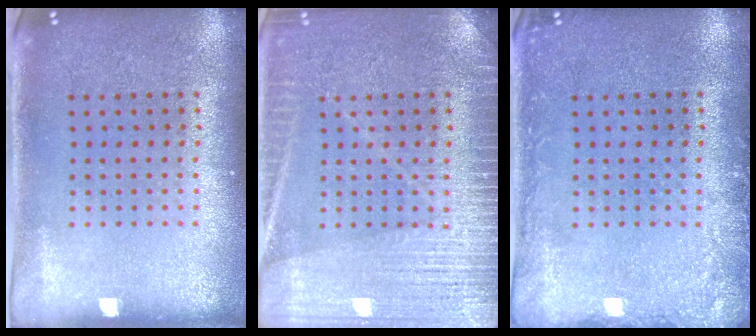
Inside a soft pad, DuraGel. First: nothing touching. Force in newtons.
{"total": 4.7, "press": 4.6, "slide": 0.7}
{"total": 1.7, "press": 1.7, "slide": 0.3}